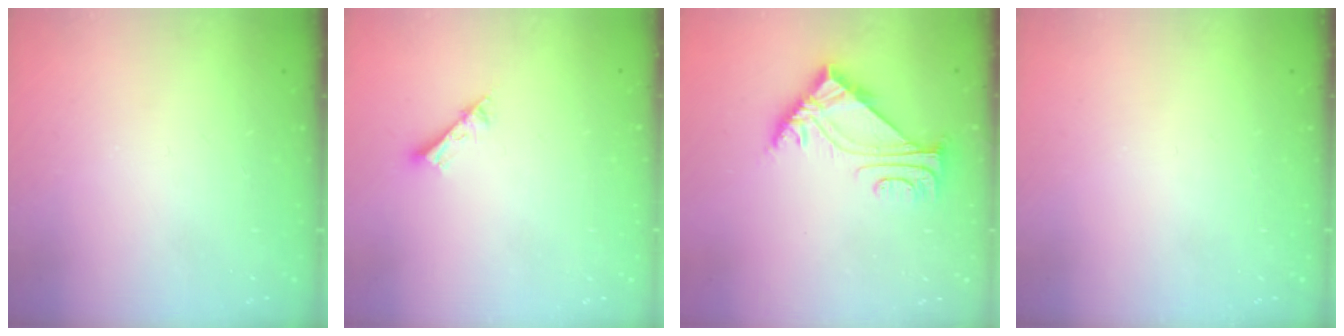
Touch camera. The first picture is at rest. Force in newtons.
{"total": 2.6, "press": 2.6, "slide": 0.1}
{"total": 6.3, "press": 6.3, "slide": 0.3}
{"total": 0.0}